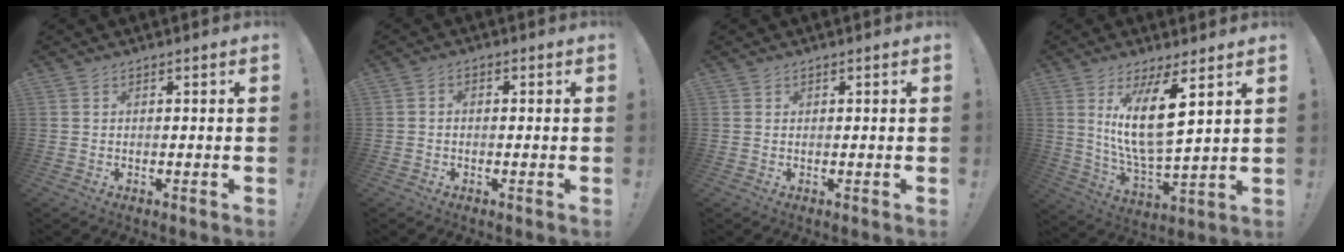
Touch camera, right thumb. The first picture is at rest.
{"total": 1.4, "force": [-0.9, 0.8, 0.7], "torque": [-0.015, 0.007, -0.015]}
{"total": 0.5, "force": [0.4, 0.4, 0.0], "torque": [0.001, -0.001, 0.008]}
{"total": 15.2, "force": [6.4, 4.2, 13.1], "torque": [-0.238, -0.041, 0.095]}